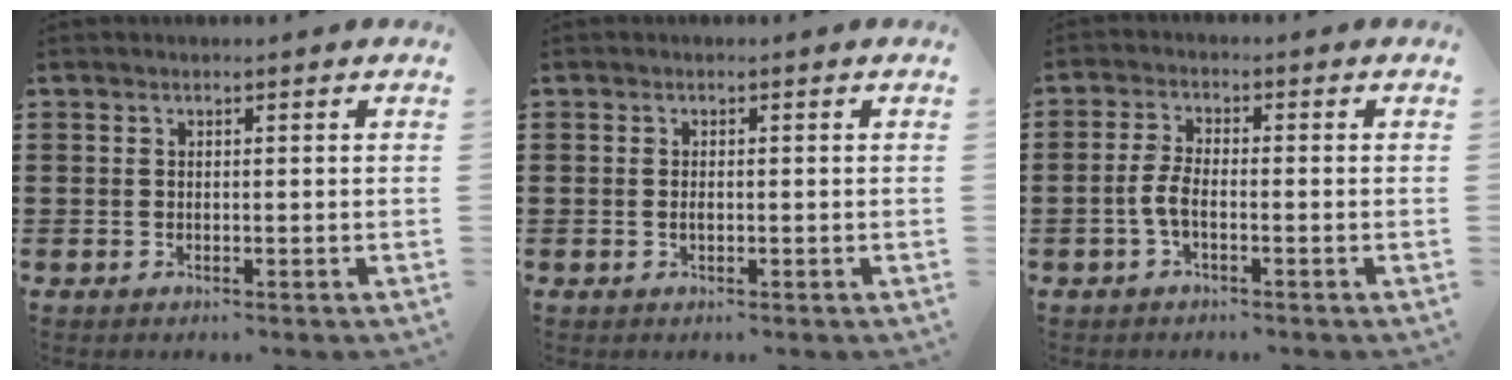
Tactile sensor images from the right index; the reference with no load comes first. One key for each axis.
{"total": 0.9, "fx": -0.2, "fy": 0.4, "fz": 0.8, "tx": -0.016, "ty": 0.000, "tz": -0.003}
{"total": 3.5, "fx": -1.2, "fy": 1.1, "fz": 3.1, "tx": -0.084, "ty": -0.007, "tz": -0.030}